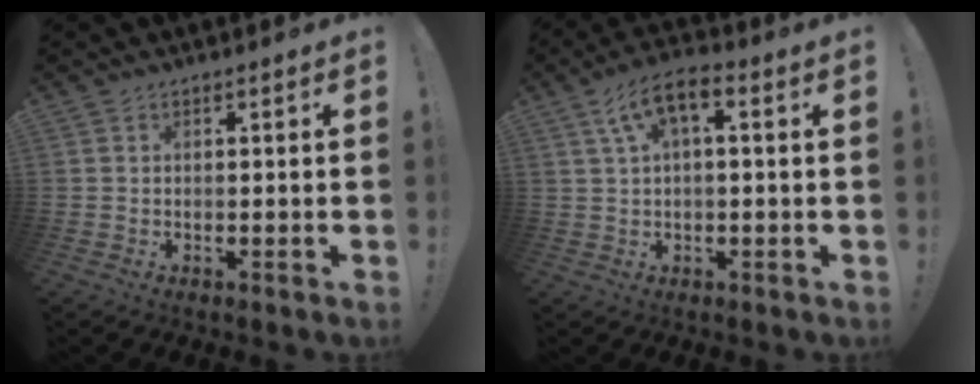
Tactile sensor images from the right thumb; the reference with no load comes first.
{"total": 7.8, "force": [2.3, 2.8, 6.9], "torque": [-0.130, 0.004, 0.046]}